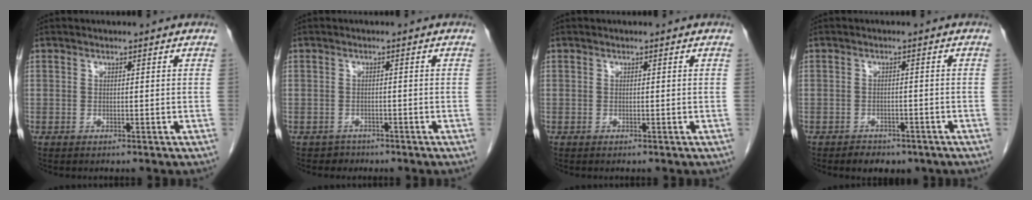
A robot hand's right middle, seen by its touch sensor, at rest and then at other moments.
{"total": 1.6, "force": [-1.1, 1.0, -0.4], "torque": [0.001, 0.005, -0.018]}
{"total": 0.0}
{"total": 4.4, "force": [-3.3, 2.5, 1.6], "torque": [-0.018, 0.003, -0.036]}